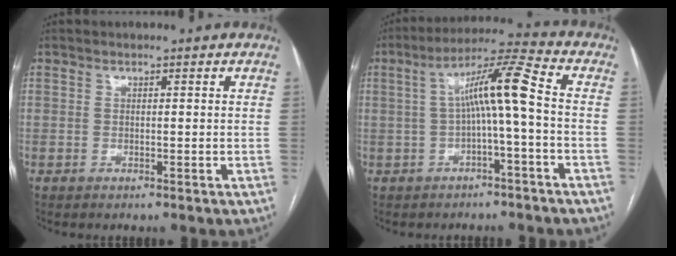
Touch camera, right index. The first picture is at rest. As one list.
[{"total": 8.7, "force": [-0.3, -0.1, 8.7], "torque": [-0.148, 0.033, -0.007]}]